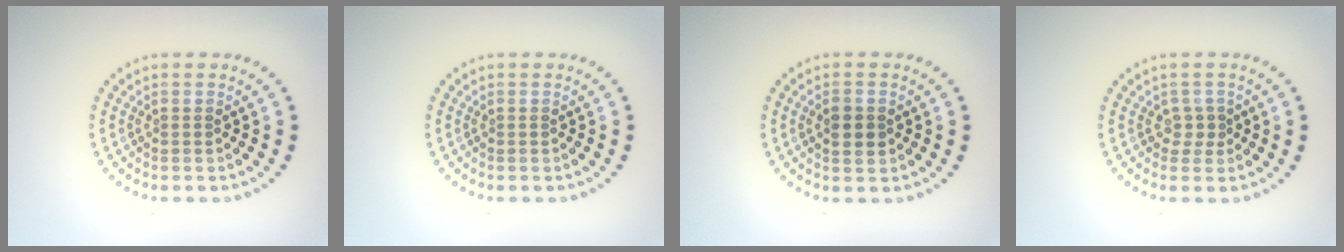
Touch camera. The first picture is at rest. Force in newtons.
{"total": 0.0}
{"total": 2.2, "press": 2.2, "slide": 0.1}
{"total": 1.4, "press": 1.1, "slide": 0.9}